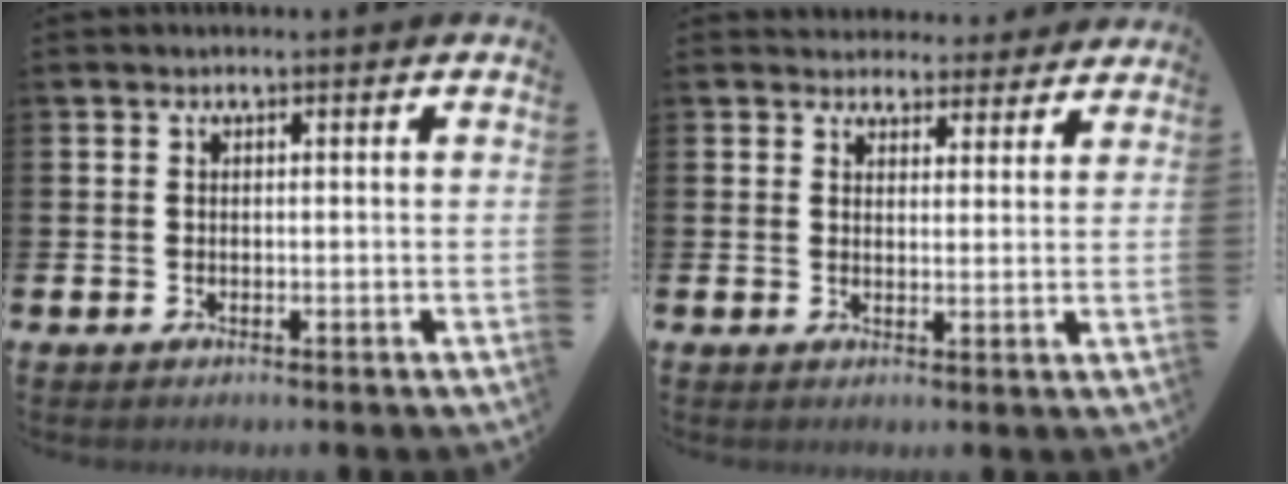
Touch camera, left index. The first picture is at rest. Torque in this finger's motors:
{"motor_torque": [1.56, -0.58, 0.11, 0.02]}